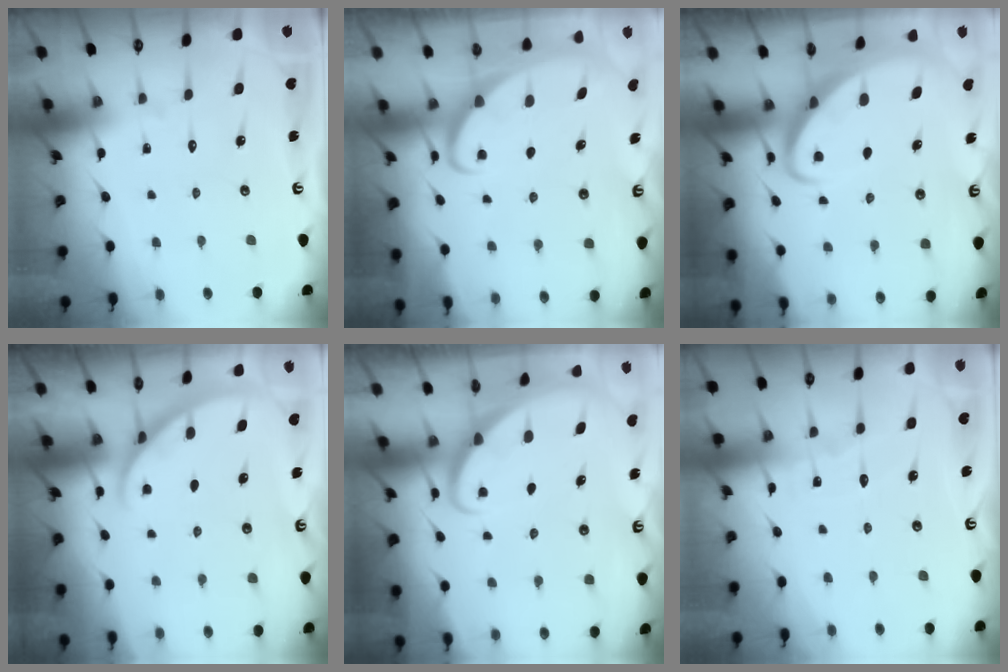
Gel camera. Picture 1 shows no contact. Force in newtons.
{"total": 2.1, "press": 2.0, "slide": 0.3}
{"total": 3.2, "press": 3.1, "slide": 0.4}
{"total": 2.4, "press": 2.3, "slide": 0.3}
{"total": 1.6, "press": 1.6, "slide": 0.0}
{"total": 3.0, "press": 3.0, "slide": 0.4}